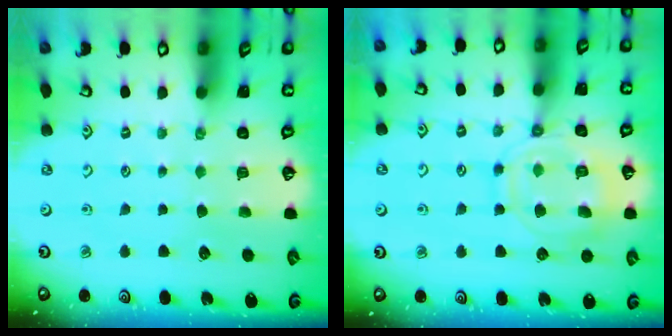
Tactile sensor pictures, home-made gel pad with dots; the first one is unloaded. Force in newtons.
{"total": 12.4, "press": 12.3, "slide": 1.3}